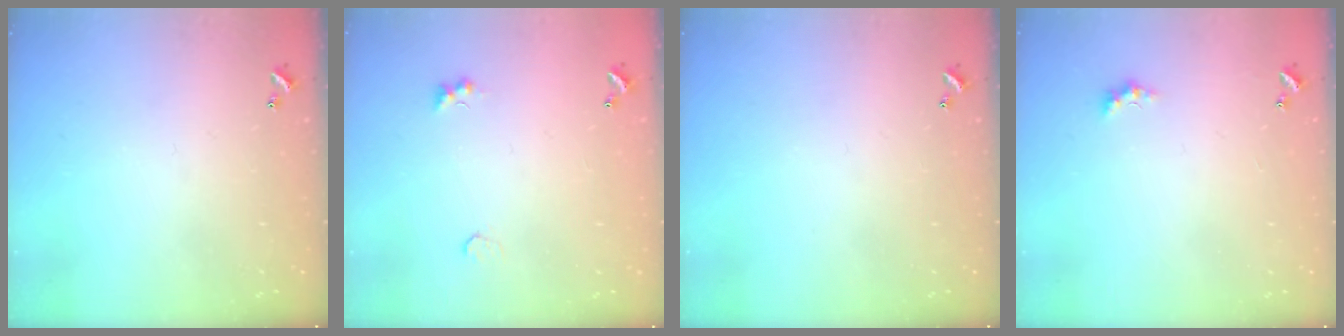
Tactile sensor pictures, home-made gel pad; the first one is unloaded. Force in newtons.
{"total": 2.1, "press": 2.1, "slide": 0.5}
{"total": 0.0}
{"total": 1.2, "press": 1.1, "slide": 0.5}